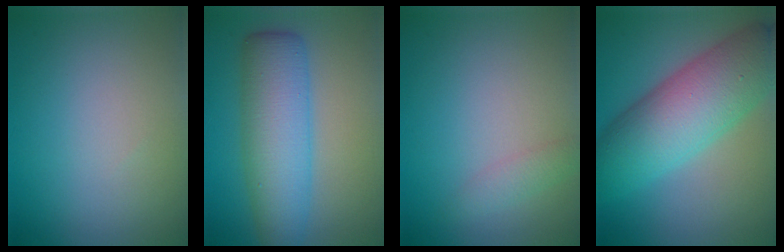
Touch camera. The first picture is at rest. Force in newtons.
{"total": 7.2, "press": 7.2, "slide": 0.2}
{"total": 1.3, "press": 1.3, "slide": 0.0}
{"total": 9.8, "press": 9.8, "slide": 0.3}